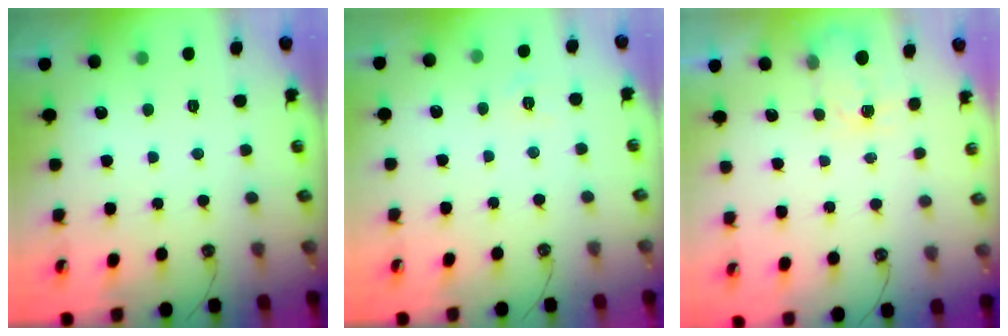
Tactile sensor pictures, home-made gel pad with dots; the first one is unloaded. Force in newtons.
{"total": 4.7, "press": 4.6, "slide": 0.4}
{"total": 2.6, "press": 2.6, "slide": 0.4}